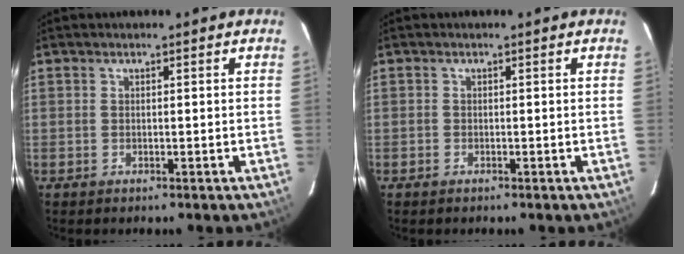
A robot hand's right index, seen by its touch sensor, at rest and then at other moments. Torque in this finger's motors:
{"motor_torque": [0.03, 0.05, -0.12, -0.05]}